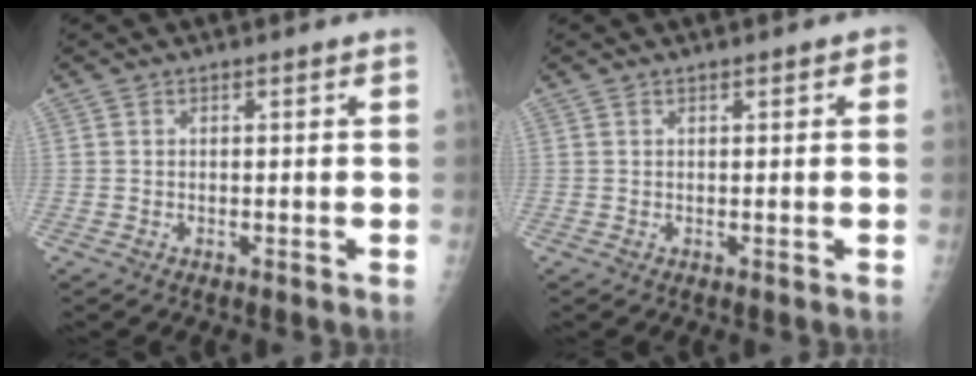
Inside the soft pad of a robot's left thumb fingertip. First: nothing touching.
{"total": 1.1, "force": [0.5, 0.6, 0.8], "torque": [-0.005, 0.001, 0.004]}